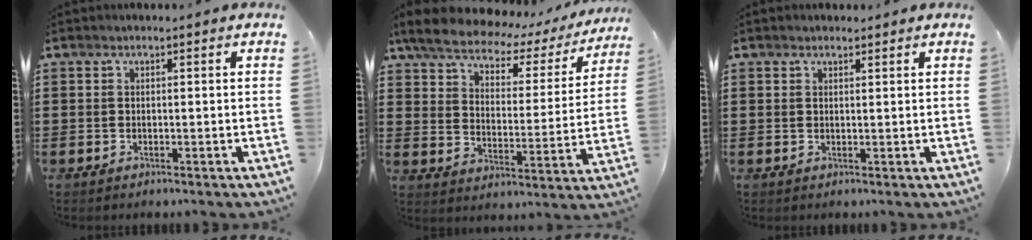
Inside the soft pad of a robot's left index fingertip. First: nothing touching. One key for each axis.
{"total": 5.8, "fx": 4.8, "fy": 2.1, "fz": 2.5, "tx": -0.074, "ty": -0.025, "tz": 0.079}
{"total": 0.9, "fx": 0.8, "fy": 0.3, "fz": 0.1, "tx": -0.003, "ty": 0.003, "tz": 0.016}